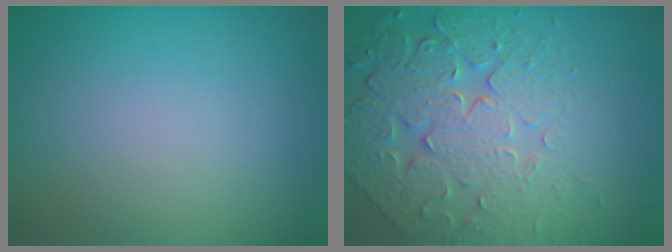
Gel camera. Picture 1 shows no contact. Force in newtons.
{"total": 7.9, "press": 5.7, "slide": 5.4}